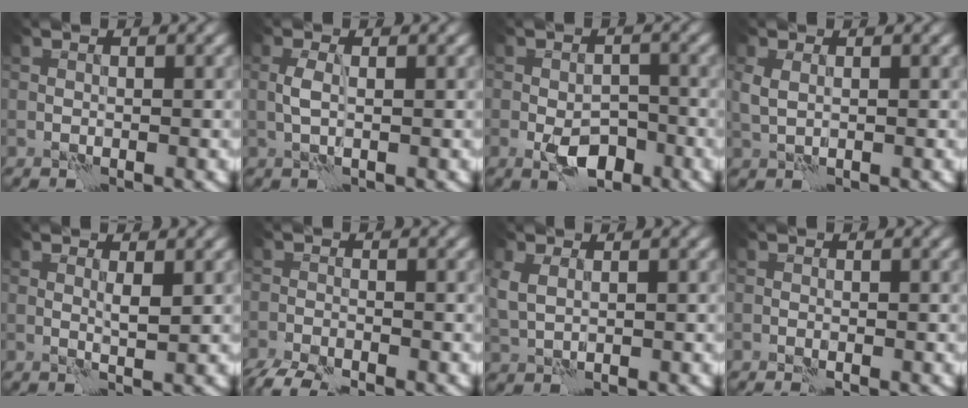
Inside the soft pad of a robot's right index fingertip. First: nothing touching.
{"total": 1.0, "force": [0.0, 0.1, 1.0], "torque": [-0.027, 0.005, -0.002]}
{"total": 4.1, "force": [-2.1, 2.2, 2.7], "torque": [-0.040, 0.000, -0.037]}
{"total": 1.5, "force": [0.4, 0.9, 1.1], "torque": [-0.028, 0.000, 0.012]}
{"total": 1.1, "force": [0.5, -0.2, 1.0], "torque": [-0.020, -0.001, 0.007]}
{"total": 3.8, "force": [-3.4, 0.6, 1.6], "torque": [-0.030, -0.010, -0.073]}
{"total": 2.1, "force": [0.6, 1.2, 1.5], "torque": [-0.042, -0.001, 0.018]}
{"total": 0.8, "force": [-0.6, 0.0, 0.5], "torque": [-0.012, 0.000, -0.012]}